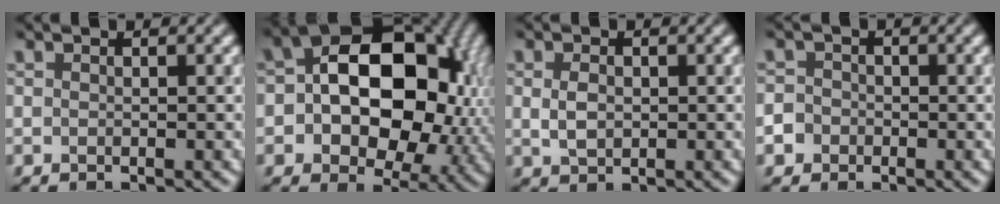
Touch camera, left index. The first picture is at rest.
{"total": 14.2, "force": [0.6, 9.6, 10.5], "torque": [-0.125, 0.016, 0.007]}
{"total": 2.1, "force": [0.2, 1.5, 1.5], "torque": [-0.032, 0.000, 0.004]}
{"total": 3.7, "force": [-1.5, 3.3, 0.8], "torque": [0.005, 0.002, -0.049]}